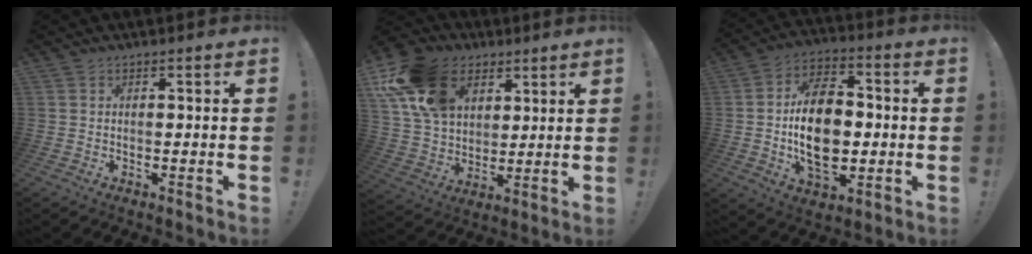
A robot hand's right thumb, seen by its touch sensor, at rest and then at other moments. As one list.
[{"total": 20.8, "force": [8.9, 14.9, 11.4], "torque": [-0.207, -0.028, 0.170]}, {"total": 19.1, "force": [-1.3, 12.6, 14.3], "torque": [-0.253, 0.005, -0.024]}]